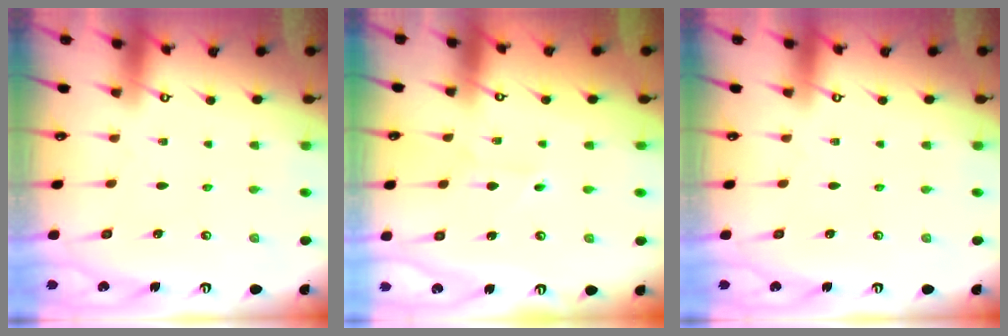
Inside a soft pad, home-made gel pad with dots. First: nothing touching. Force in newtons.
{"total": 2.3, "press": 2.3, "slide": 0.2}
{"total": 0.0}